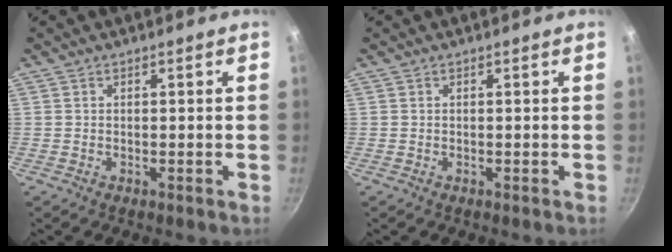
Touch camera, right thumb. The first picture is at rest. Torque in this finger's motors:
{"motor_torque": [0.00, 0.00, 0.00, 0.00, 0.01]}